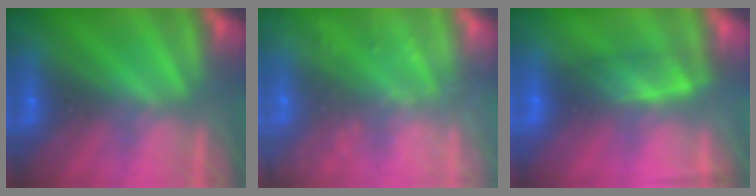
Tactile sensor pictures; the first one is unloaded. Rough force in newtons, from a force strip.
{"total": 8.3}
{"total": 3.8}